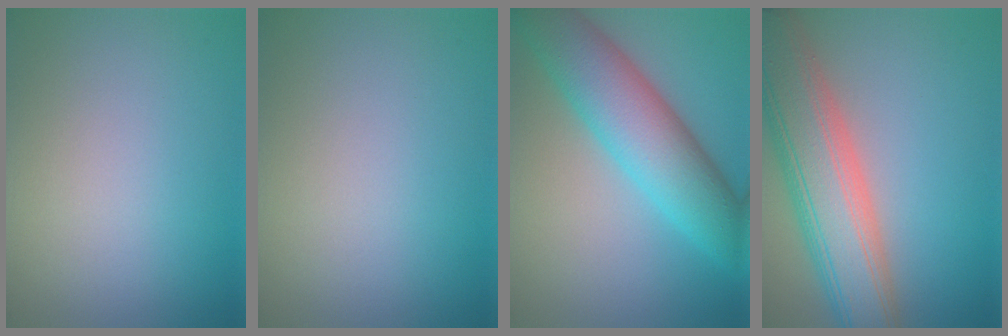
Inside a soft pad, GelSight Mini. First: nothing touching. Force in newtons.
{"total": 0.0}
{"total": 8.9, "press": 8.9, "slide": 0.2}
{"total": 9.8, "press": 9.8, "slide": 0.6}